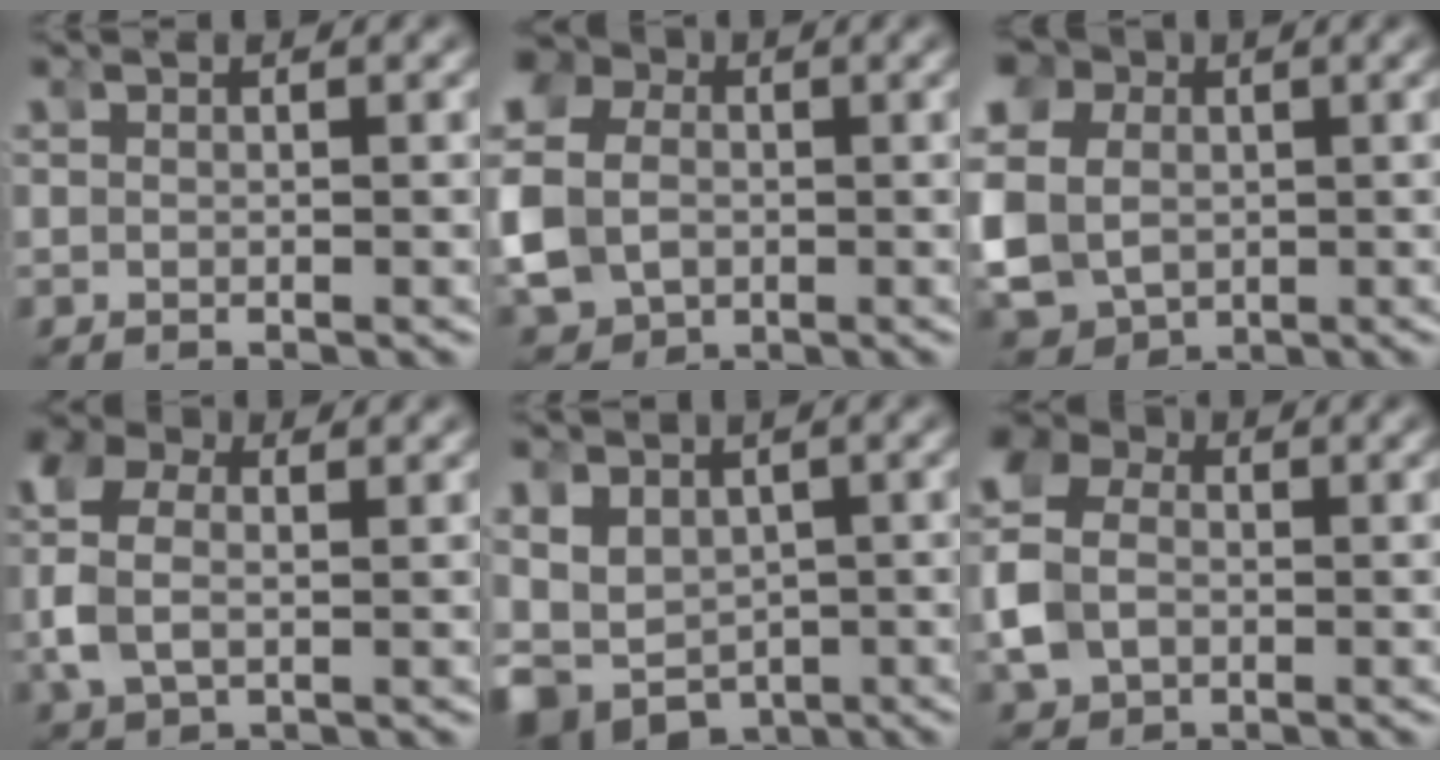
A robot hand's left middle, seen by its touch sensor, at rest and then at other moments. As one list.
[{"total": 10.6, "force": [0.6, 9.4, 5.0], "torque": [-0.121, -0.017, 0.002]}, {"total": 13.8, "force": [-0.8, 12.4, 6.1], "torque": [-0.174, -0.047, -0.008]}, {"total": 5.5, "force": [1.0, 4.3, 3.3], "torque": [-0.111, -0.012, 0.022]}, {"total": 10.0, "force": [-3.0, 8.5, 4.2], "torque": [-0.141, -0.056, -0.036]}, {"total": 7.5, "force": [0.9, 6.5, 3.7], "torque": [-0.092, 0.003, 0.004]}]